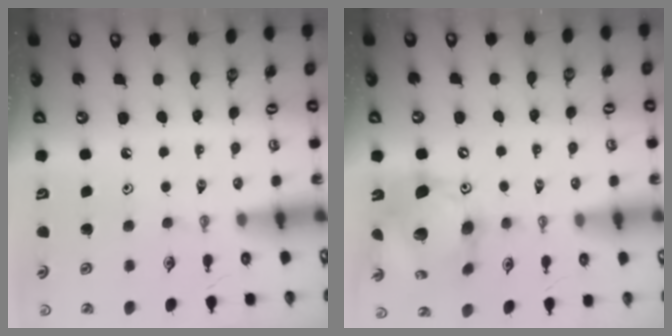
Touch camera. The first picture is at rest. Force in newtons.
{"total": 16.5, "press": 16.4, "slide": 2.0}